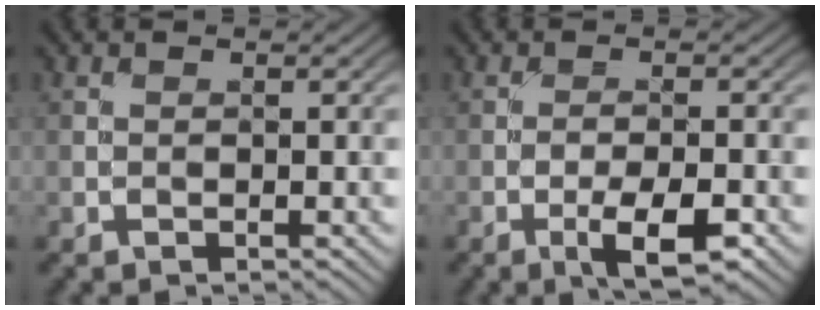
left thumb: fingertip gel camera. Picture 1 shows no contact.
{"total": 4.8, "force": [-2.4, 1.2, 4.0], "torque": [-0.071, 0.004, -0.039]}